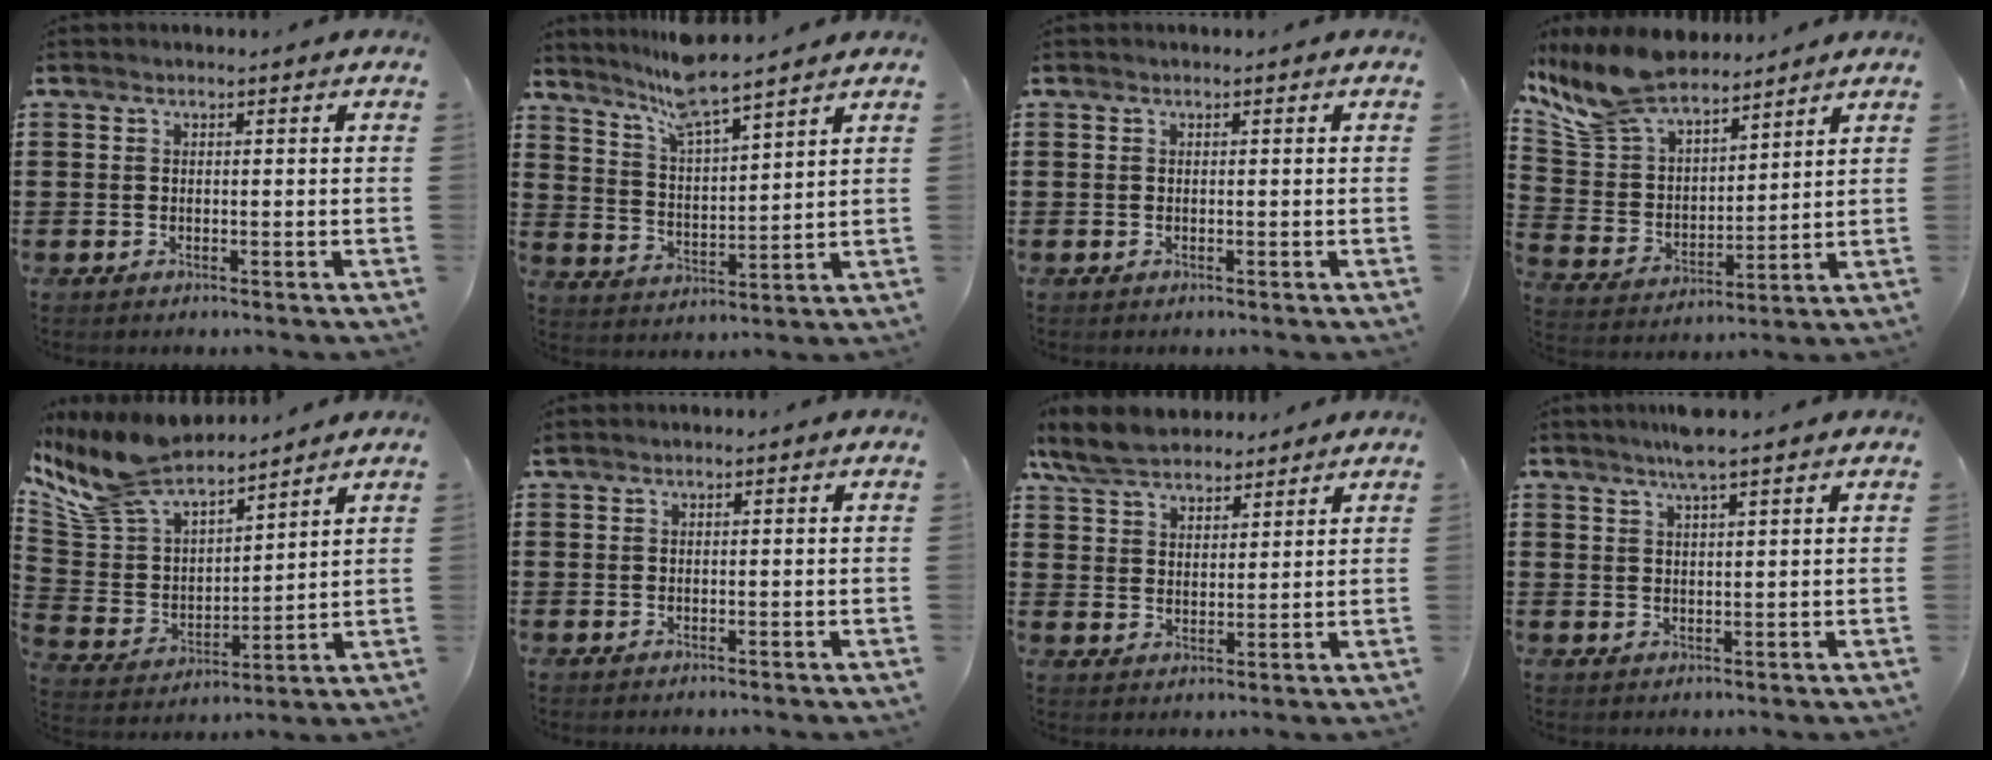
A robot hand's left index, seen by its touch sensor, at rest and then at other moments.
{"total": 7.2, "force": [6.4, -0.2, 3.4], "torque": [-0.088, -0.028, 0.109]}
{"total": 0.0}
{"total": 11.0, "force": [9.9, 3.3, 3.6], "torque": [-0.113, -0.042, 0.186]}
{"total": 11.2, "force": [10.0, 3.4, 3.7], "torque": [-0.120, -0.054, 0.180]}
{"total": 0.0}
{"total": 7.6, "force": [6.7, 2.5, 2.8], "torque": [-0.080, -0.006, 0.127]}
{"total": 3.8, "force": [3.1, 0.0, 2.3], "torque": [-0.051, 0.001, 0.055]}